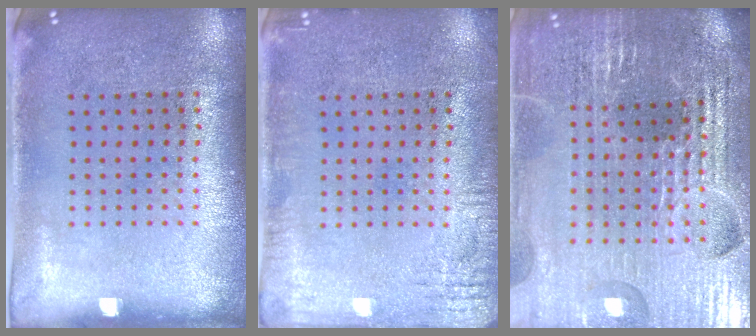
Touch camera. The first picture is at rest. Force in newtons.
{"total": 2.3, "press": 2.3, "slide": 0.3}
{"total": 4.9, "press": 4.6, "slide": 1.5}